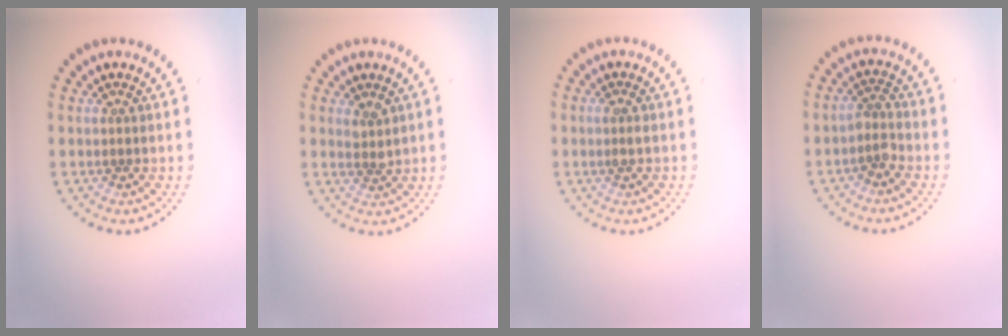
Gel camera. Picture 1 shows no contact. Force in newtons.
{"total": 1.2, "press": 1.1, "slide": 0.5}
{"total": 0.8, "press": 0.7, "slide": 0.4}
{"total": 1.7, "press": 1.2, "slide": 1.2}